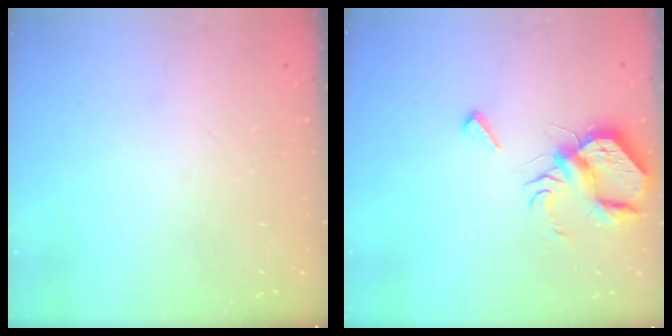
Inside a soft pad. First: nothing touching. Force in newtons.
{"total": 9.6, "press": 9.5, "slide": 1.0}